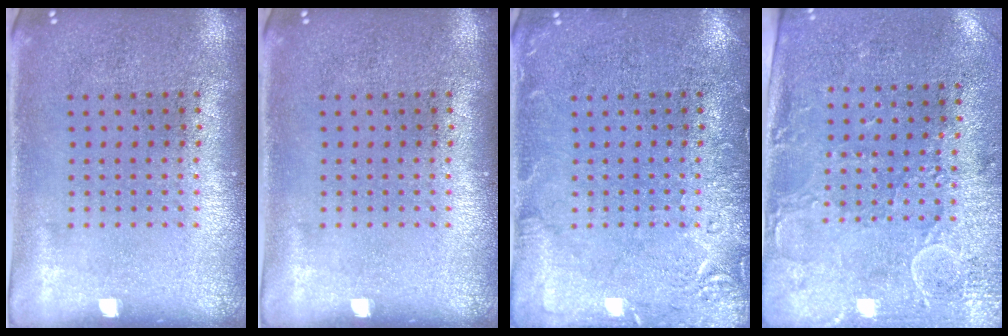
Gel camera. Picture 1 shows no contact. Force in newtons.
{"total": 0.0}
{"total": 2.9, "press": 2.9, "slide": 0.4}
{"total": 3.0, "press": 2.4, "slide": 1.7}